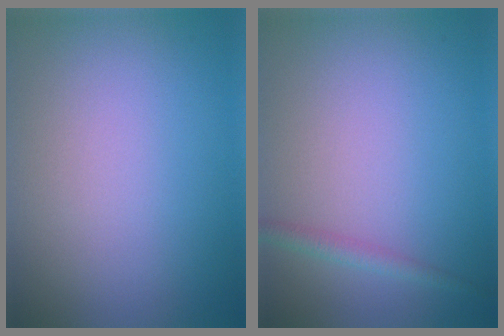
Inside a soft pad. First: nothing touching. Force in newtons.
{"total": 1.5, "press": 1.5, "slide": 0.0}